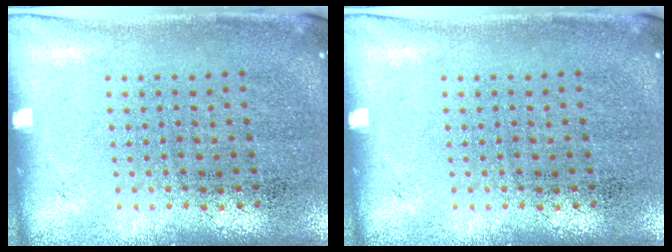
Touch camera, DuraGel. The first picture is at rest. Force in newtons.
{"total": 0.0}